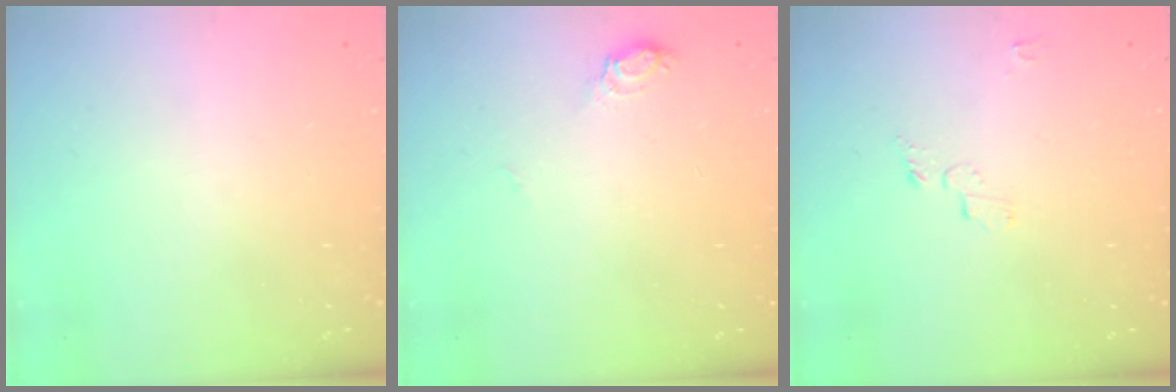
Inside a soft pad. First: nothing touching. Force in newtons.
{"total": 6.1, "press": 5.9, "slide": 1.6}
{"total": 4.1, "press": 4.1, "slide": 0.5}